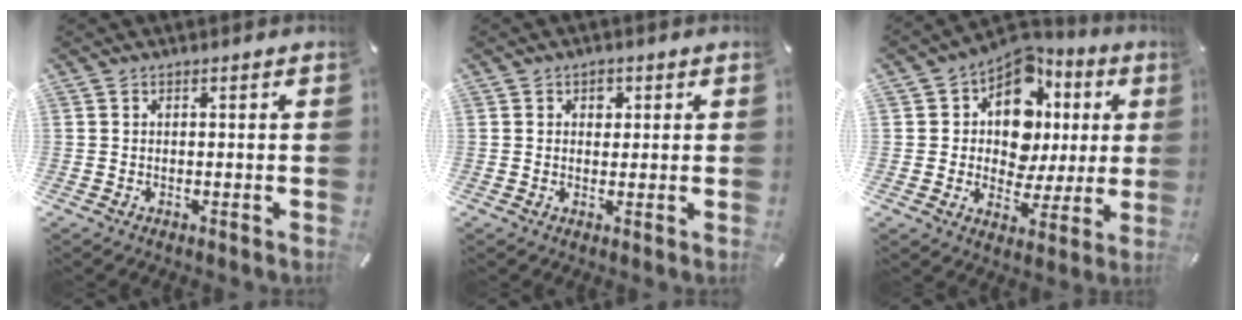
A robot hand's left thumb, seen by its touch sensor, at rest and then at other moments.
{"total": 2.3, "force": [0.7, 2.0, 1.0], "torque": [0.002, -0.004, 0.004]}
{"total": 13.4, "force": [4.4, 10.3, 7.3], "torque": [-0.119, -0.035, 0.086]}